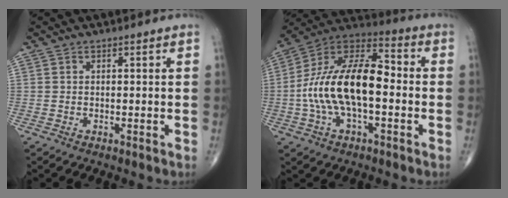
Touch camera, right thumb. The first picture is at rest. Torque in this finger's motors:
{"motor_torque": [0.52, 0.50, 1.77, -0.28, 0.54]}